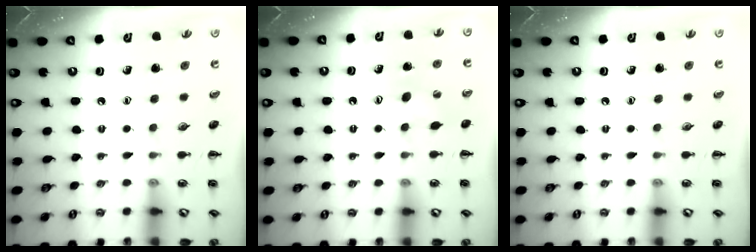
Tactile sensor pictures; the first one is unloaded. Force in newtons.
{"total": 5.3, "press": 5.1, "slide": 1.3}
{"total": 0.0}